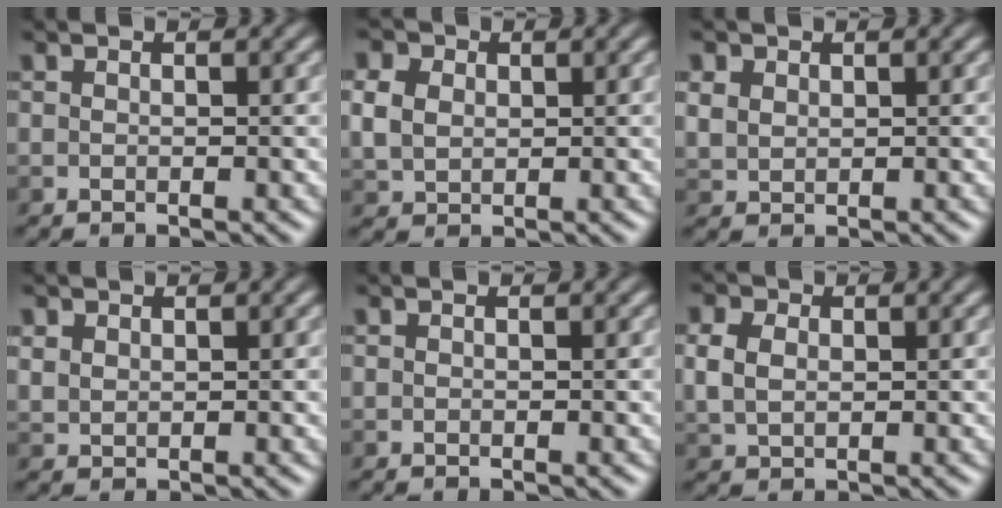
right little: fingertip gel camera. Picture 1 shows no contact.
{"total": 5.0, "force": [1.6, 3.8, 2.8], "torque": [-0.080, 0.018, 0.016]}
{"total": 2.3, "force": [1.2, 1.7, 1.0], "torque": [-0.033, 0.001, 0.029]}
{"total": 1.2, "force": [0.7, 0.9, 0.4], "torque": [-0.014, -0.001, 0.018]}
{"total": 0.0}
{"total": 3.2, "force": [0.7, 2.4, 2.1], "torque": [-0.053, 0.009, 0.010]}